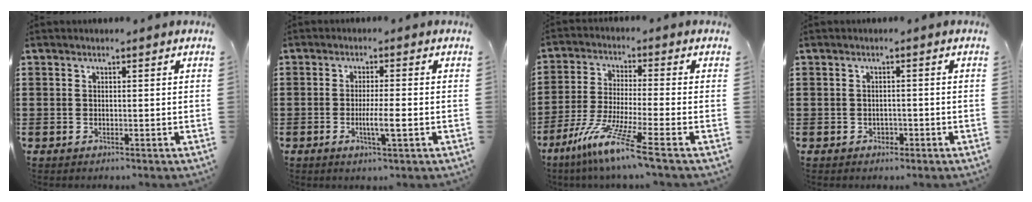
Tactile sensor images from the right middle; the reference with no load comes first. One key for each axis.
{"total": 3.9, "fx": -1.2, "fy": 0.3, "fz": 3.7, "tx": -0.065, "ty": -0.005, "tz": -0.022}
{"total": 9.2, "fx": -6.6, "fy": -0.6, "fz": 6.3, "tx": -0.138, "ty": -0.020, "tz": -0.133}
{"total": 0.8, "fx": -0.5, "fy": 0.7, "fz": 0.2, "tx": -0.009, "ty": -0.001, "tz": -0.010}